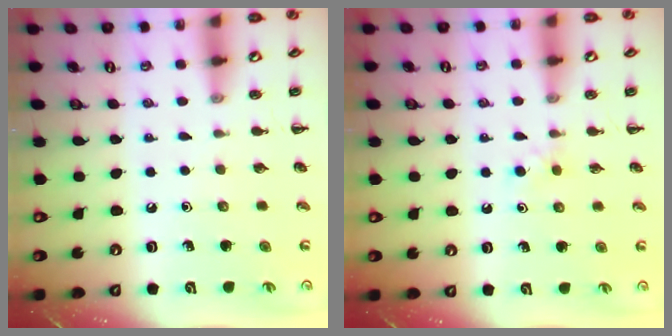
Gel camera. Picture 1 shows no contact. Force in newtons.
{"total": 2.6, "press": 2.4, "slide": 1.0}